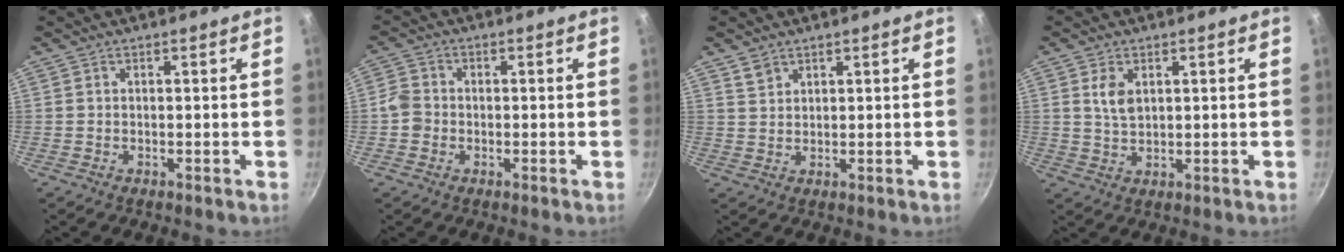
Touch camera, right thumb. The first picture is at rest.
{"total": 3.7, "force": [-1.0, 3.3, 1.5], "torque": [-0.017, 0.015, -0.028]}
{"total": 2.5, "force": [1.8, 1.5, 0.8], "torque": [-0.007, -0.003, 0.037]}
{"total": 4.4, "force": [1.5, 2.7, 3.1], "torque": [-0.053, -0.007, 0.031]}